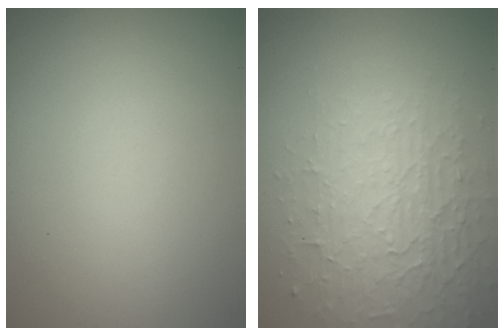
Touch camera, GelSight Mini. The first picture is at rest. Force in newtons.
{"total": 3.7, "press": 3.4, "slide": 1.4}